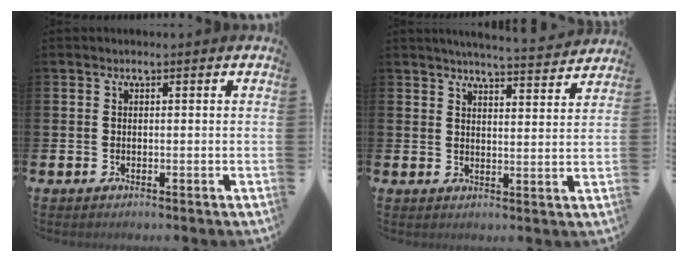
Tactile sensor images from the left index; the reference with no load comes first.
{"total": 4.7, "force": [4.6, -0.4, 0.9], "torque": [-0.019, -0.035, 0.079]}